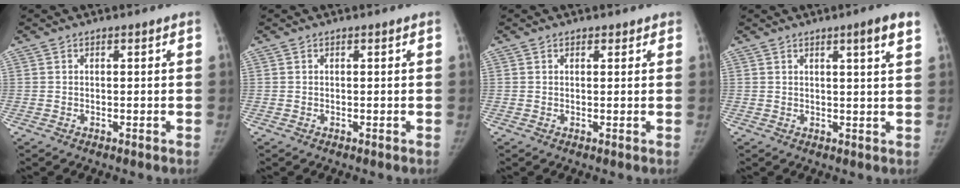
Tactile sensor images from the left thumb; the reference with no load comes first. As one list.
[{"total": 0.0}, {"total": 1.2, "force": [0.9, 0.8, 0.2], "torque": [0.013, -0.005, 0.007]}, {"total": 4.5, "force": [2.5, 0.0, 3.7], "torque": [-0.048, -0.014, 0.034]}]